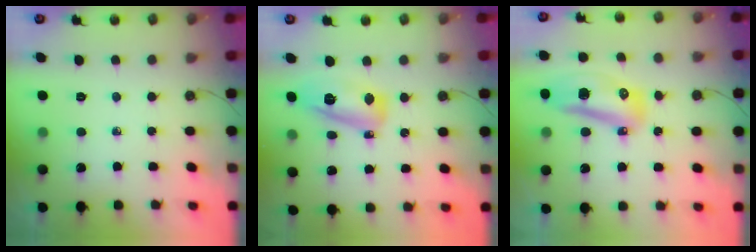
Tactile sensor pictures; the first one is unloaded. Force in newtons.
{"total": 13.8, "press": 13.7, "slide": 1.2}
{"total": 27.4, "press": 16.3, "slide": 22.0}